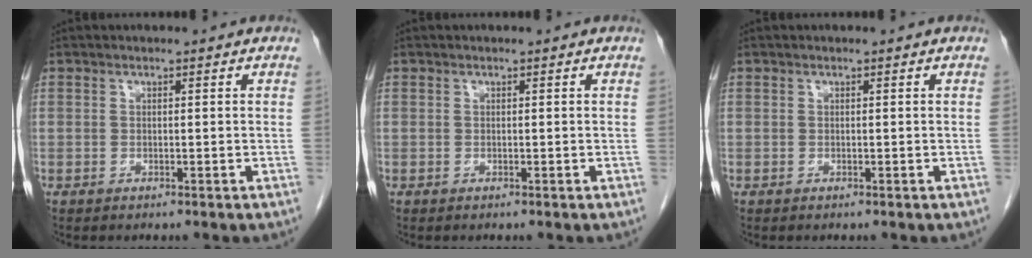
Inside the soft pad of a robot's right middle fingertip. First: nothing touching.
{"total": 0.0}
{"total": 0.0}